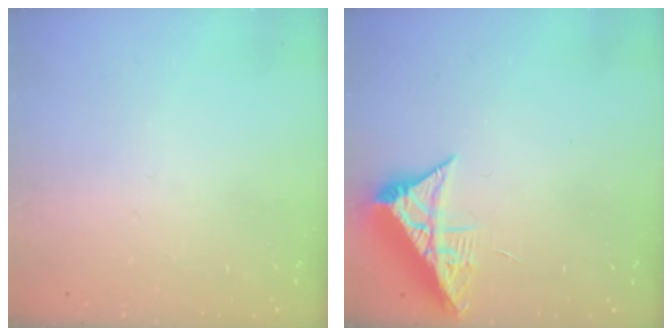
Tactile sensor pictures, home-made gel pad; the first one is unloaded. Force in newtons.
{"total": 8.4, "press": 8.4, "slide": 0.5}